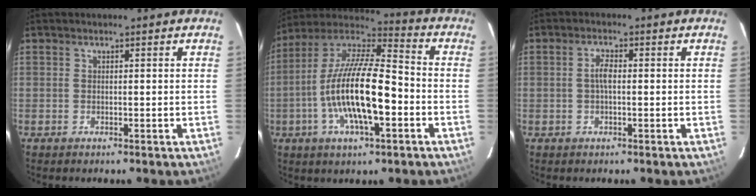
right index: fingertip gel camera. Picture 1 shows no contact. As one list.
[{"total": 18.5, "force": [-4.6, 5.5, 17.0], "torque": [-0.322, -0.005, -0.091]}, {"total": 2.3, "force": [-0.1, 0.9, 2.1], "torque": [-0.044, 0.006, -0.002]}]